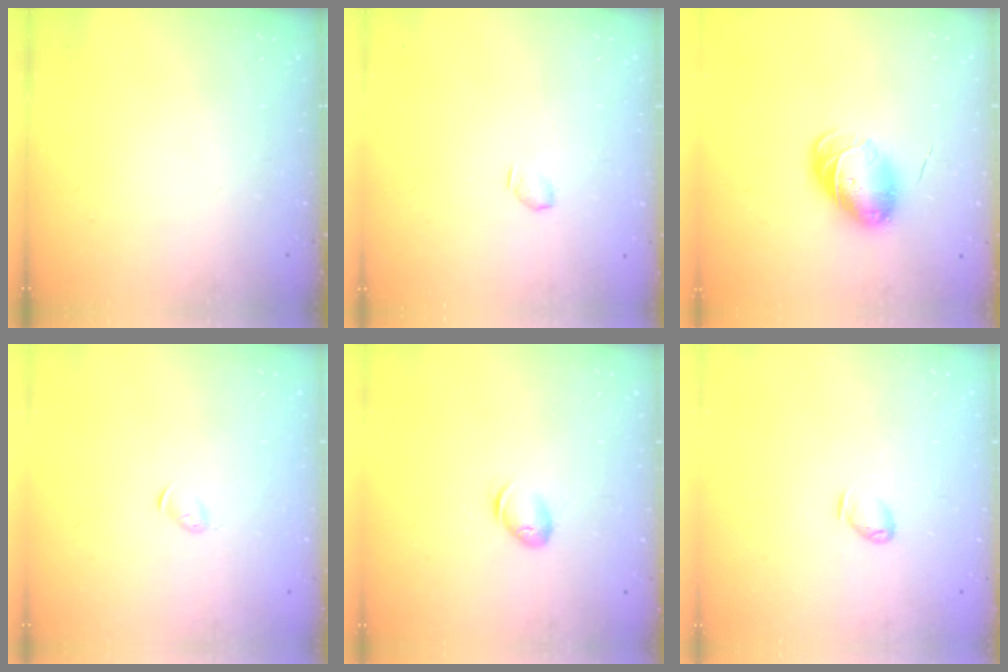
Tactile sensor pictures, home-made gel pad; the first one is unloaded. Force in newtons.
{"total": 2.9, "press": 2.9, "slide": 0.5}
{"total": 9.1, "press": 8.9, "slide": 2.0}
{"total": 3.2, "press": 3.2, "slide": 0.6}
{"total": 7.0, "press": 7.0, "slide": 1.0}
{"total": 3.2, "press": 3.2, "slide": 0.6}